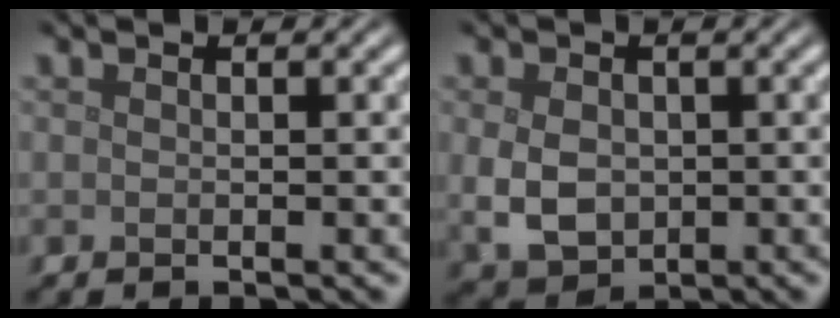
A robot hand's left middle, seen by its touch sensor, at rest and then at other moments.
{"total": 4.2, "force": [-0.3, 3.2, 2.7], "torque": [-0.064, -0.009, -0.001]}